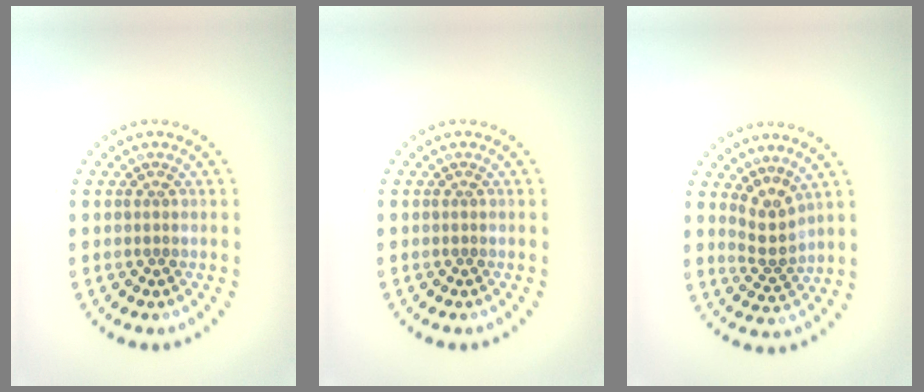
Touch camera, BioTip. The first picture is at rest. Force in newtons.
{"total": 0.0}
{"total": 2.6, "press": 1.9, "slide": 1.8}